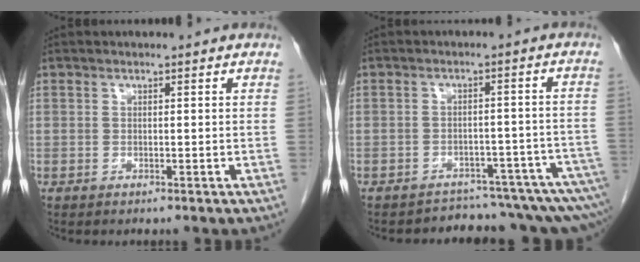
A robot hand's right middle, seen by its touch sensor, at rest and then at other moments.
{"total": 11.3, "force": [-11.1, 1.0, 1.9], "torque": [0.006, 0.033, -0.127]}